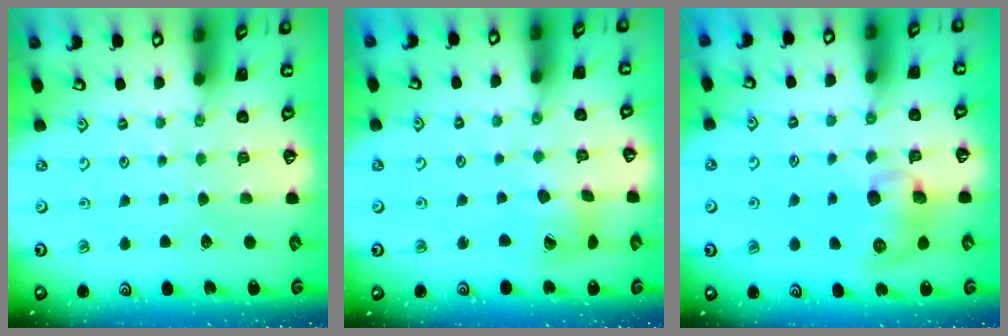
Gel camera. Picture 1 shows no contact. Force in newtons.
{"total": 11.2, "press": 11.1, "slide": 1.5}
{"total": 9.9, "press": 9.8, "slide": 1.3}